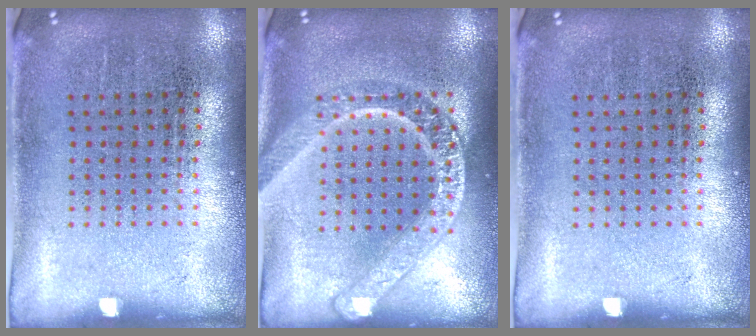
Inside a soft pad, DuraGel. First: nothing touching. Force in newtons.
{"total": 3.4, "press": 3.4, "slide": 0.4}
{"total": 0.0}